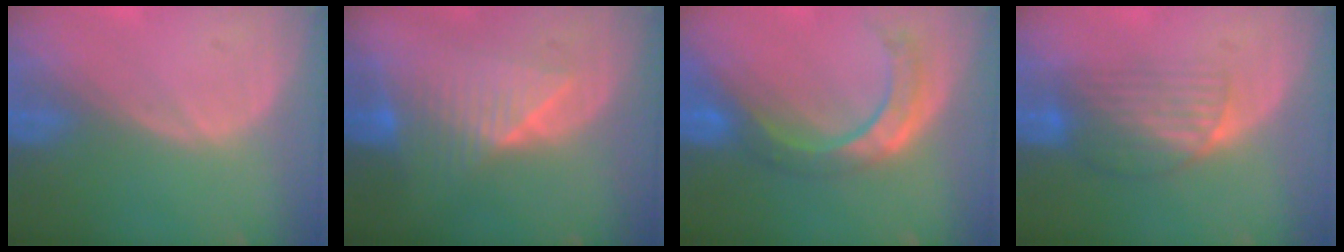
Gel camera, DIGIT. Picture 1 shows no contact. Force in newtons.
{"total": 7.4, "press": 7.2, "slide": 1.6}
{"total": 8.4, "press": 7.2, "slide": 4.4}
{"total": 6.6, "press": 5.7, "slide": 3.3}